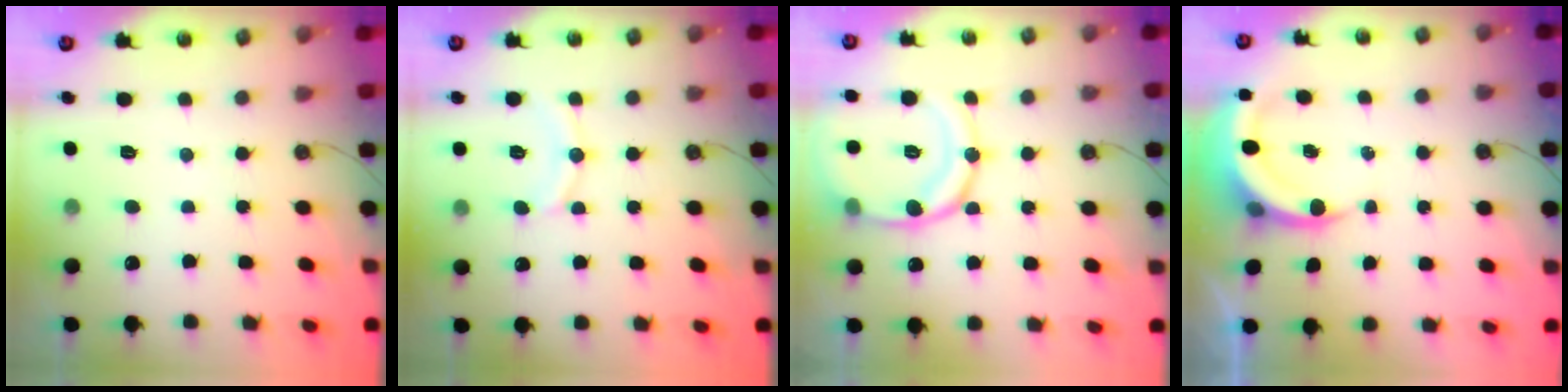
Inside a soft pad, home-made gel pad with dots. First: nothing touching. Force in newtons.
{"total": 8.1, "press": 8.1, "slide": 0.8}
{"total": 16.6, "press": 16.5, "slide": 1.9}
{"total": 5.6, "press": 5.5, "slide": 0.6}